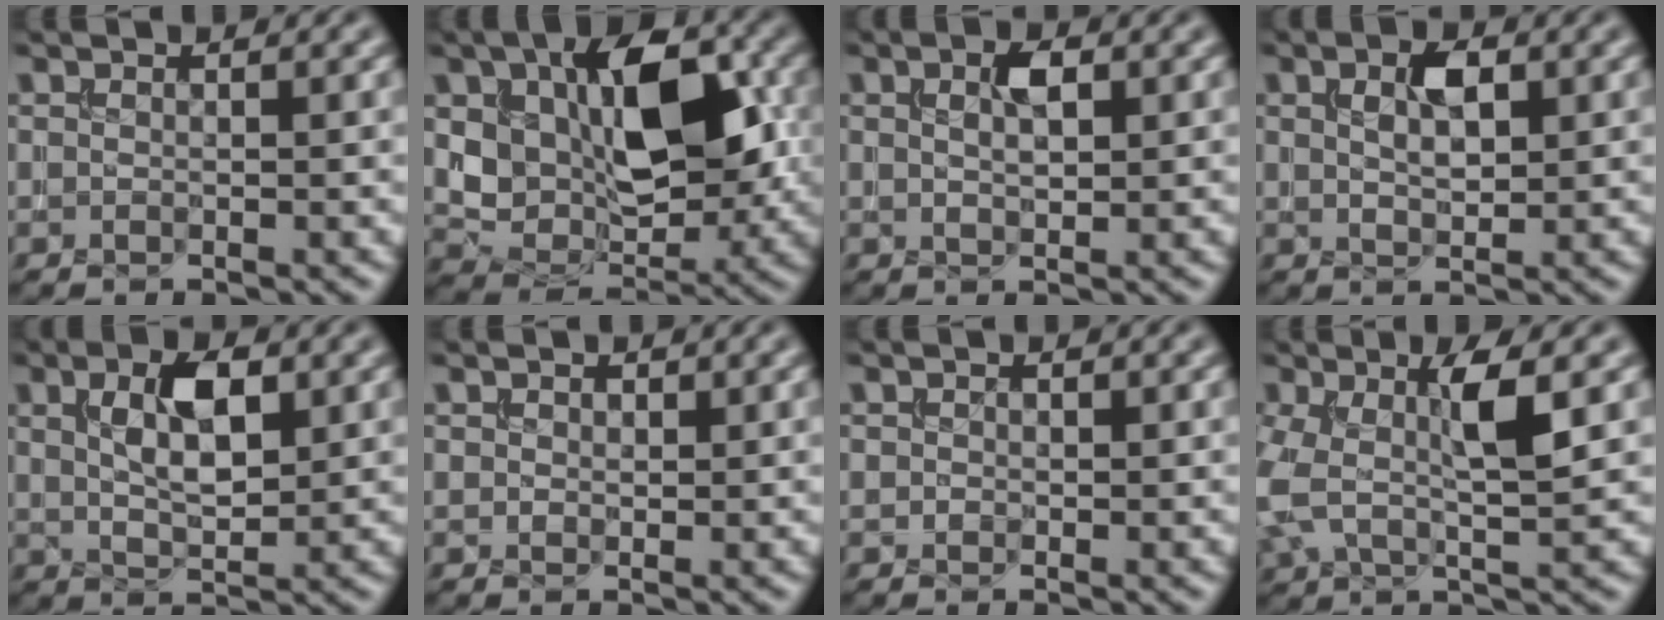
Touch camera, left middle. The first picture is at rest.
{"total": 10.2, "force": [1.7, 6.0, 8.0], "torque": [-0.139, -0.005, 0.032]}
{"total": 2.5, "force": [0.9, 1.2, 2.0], "torque": [-0.037, -0.001, 0.015]}
{"total": 3.2, "force": [1.1, 1.6, 2.6], "torque": [-0.048, 0.000, 0.022]}
{"total": 4.8, "force": [1.5, 2.2, 4.0], "torque": [-0.079, 0.001, 0.027]}
{"total": 0.9, "force": [0.5, 0.7, 0.3], "torque": [-0.003, -0.007, 0.007]}
{"total": 0.5, "force": [-0.1, 0.5, 0.1], "torque": [-0.001, -0.005, -0.003]}
{"total": 5.7, "force": [0.6, 2.1, 5.3], "torque": [-0.119, 0.003, 0.008]}